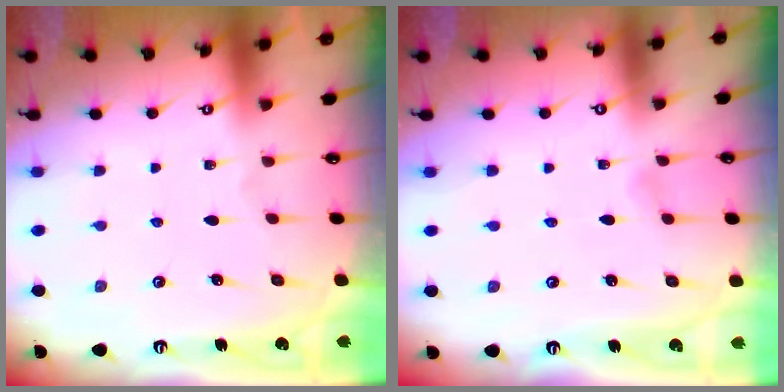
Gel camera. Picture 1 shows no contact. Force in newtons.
{"total": 1.9, "press": 1.9, "slide": 0.2}